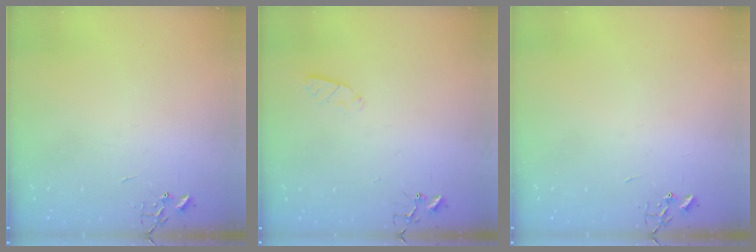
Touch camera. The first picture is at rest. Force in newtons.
{"total": 3.5, "press": 3.4, "slide": 0.5}
{"total": 0.0}